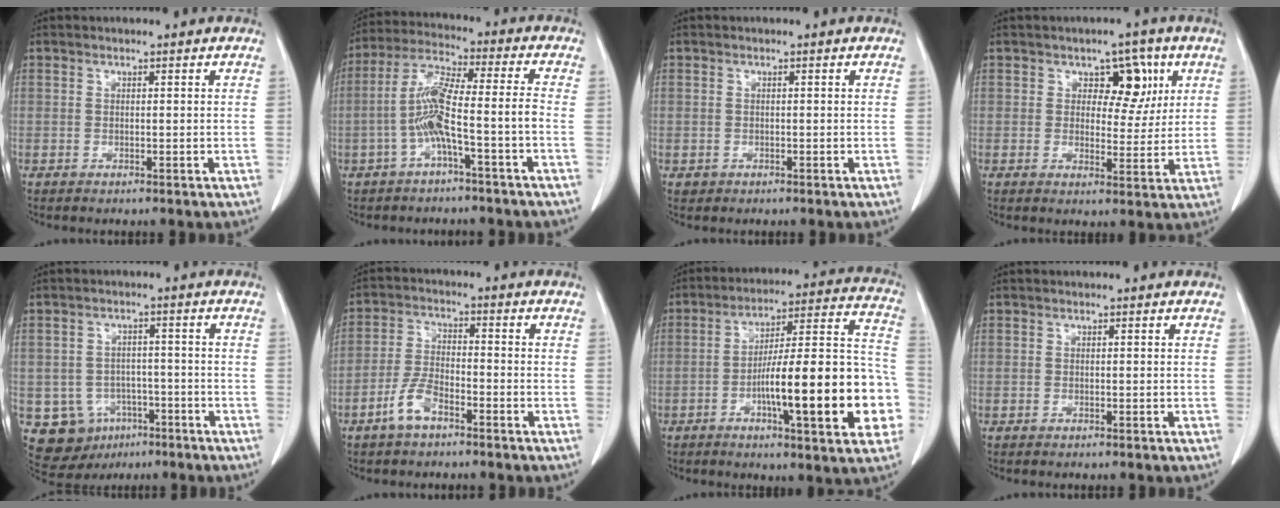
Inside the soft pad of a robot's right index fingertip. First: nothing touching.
{"total": 8.9, "force": [-2.9, 0.4, 8.4], "torque": [-0.175, 0.025, -0.057]}
{"total": 0.9, "force": [-0.3, 0.8, 0.1], "torque": [-0.004, 0.004, -0.003]}
{"total": 6.4, "force": [2.5, 3.9, 4.3], "torque": [-0.046, 0.011, 0.035]}
{"total": 9.3, "force": [-3.9, 8.1, 2.5], "torque": [-0.051, 0.014, -0.045]}
{"total": 5.6, "force": [-3.6, 2.0, 3.7], "torque": [-0.086, 0.003, -0.071]}
{"total": 21.9, "force": [-6.1, 3.4, 20.7], "torque": [-0.246, 0.027, -0.084]}
{"total": 0.0}